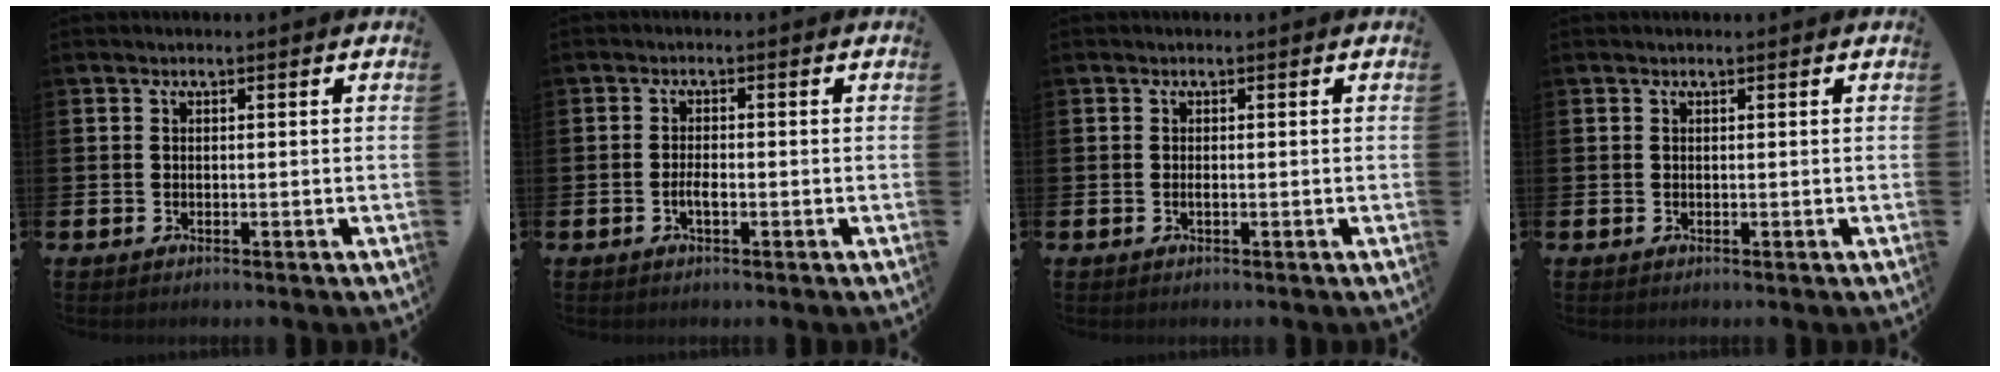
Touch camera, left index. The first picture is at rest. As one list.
[{"total": 1.6, "force": [-0.6, 0.6, 1.4], "torque": [-0.021, 0.000, -0.014]}, {"total": 0.0}, {"total": 0.0}]